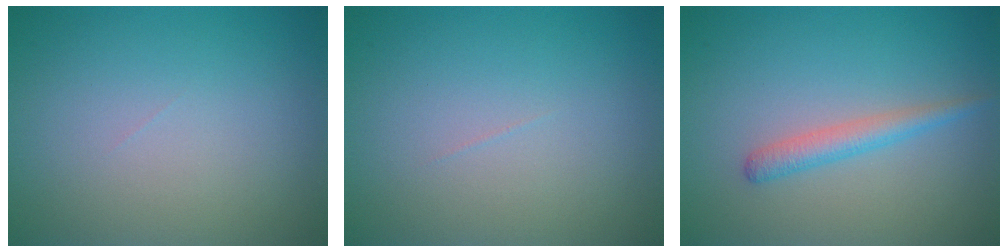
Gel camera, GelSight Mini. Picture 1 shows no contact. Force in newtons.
{"total": 0.0}
{"total": 2.0, "press": 2.0, "slide": 0.0}